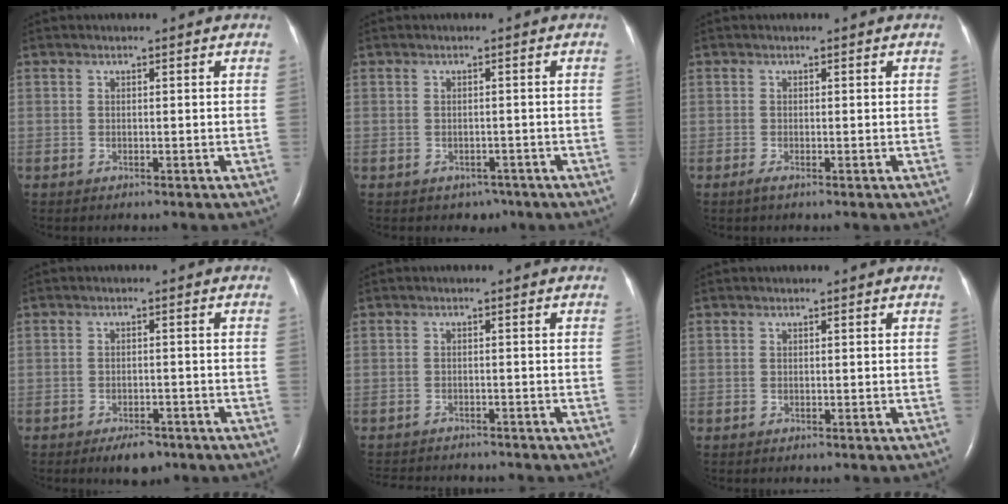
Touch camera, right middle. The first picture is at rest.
{"total": 2.1, "force": [-1.3, 1.6, 0.4], "torque": [-0.005, 0.005, -0.012]}
{"total": 0.7, "force": [-0.4, -0.1, 0.5], "torque": [-0.014, -0.003, -0.009]}
{"total": 3.7, "force": [-2.6, 1.6, 2.0], "torque": [-0.035, -0.002, -0.033]}
{"total": 9.1, "force": [-8.4, 2.1, 2.7], "torque": [-0.044, -0.006, -0.109]}
{"total": 0.0}